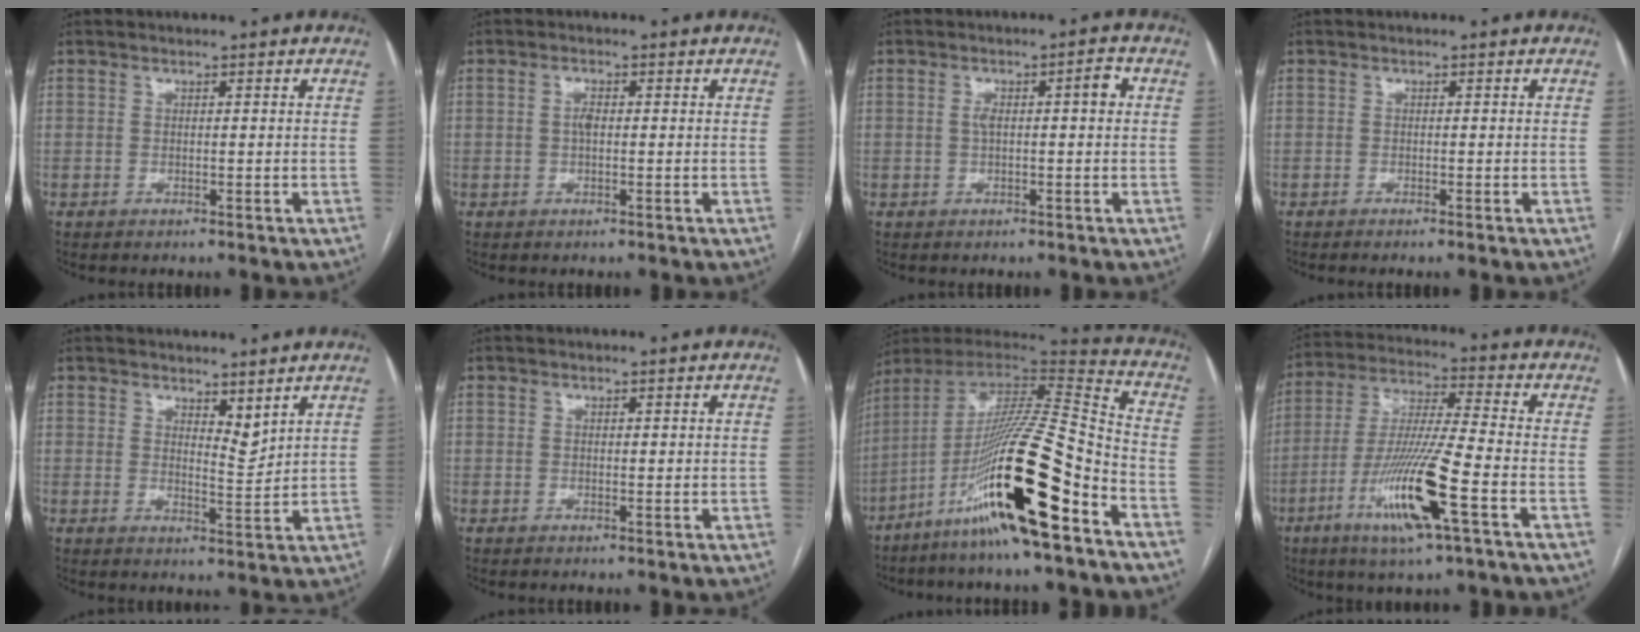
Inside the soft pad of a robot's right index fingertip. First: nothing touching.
{"total": 1.6, "force": [0.1, 0.6, 1.5], "torque": [-0.032, 0.003, 0.001]}
{"total": 4.1, "force": [0.6, 1.0, 3.9], "torque": [-0.067, 0.021, 0.010]}
{"total": 0.7, "force": [-0.5, -0.2, 0.4], "torque": [-0.008, 0.001, -0.010]}
{"total": 3.4, "force": [2.7, 0.9, 1.8], "torque": [-0.030, -0.015, 0.049]}
{"total": 0.7, "force": [0.2, 0.3, 0.6], "torque": [-0.007, 0.000, 0.004]}
{"total": 22.2, "force": [-11.2, 1.0, 19.2], "torque": [-0.344, -0.030, -0.206]}
{"total": 14.5, "force": [-6.0, 0.3, 13.2], "torque": [-0.266, -0.019, -0.111]}